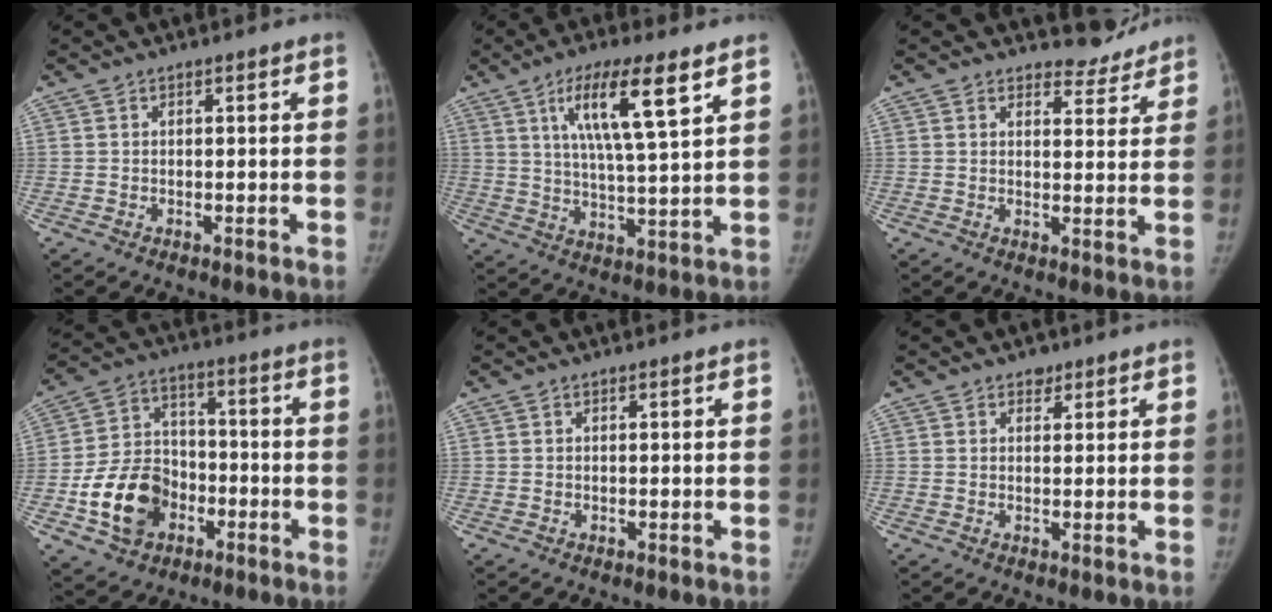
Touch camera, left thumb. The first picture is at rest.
{"total": 12.9, "force": [6.3, 2.2, 11.1], "torque": [-0.195, -0.026, 0.112]}
{"total": 5.3, "force": [4.9, 2.0, 0.0], "torque": [0.024, -0.043, 0.060]}
{"total": 14.3, "force": [-5.2, 10.9, 7.8], "torque": [-0.112, 0.030, -0.088]}
{"total": 0.0}
{"total": 2.0, "force": [1.3, 1.4, 0.5], "torque": [0.008, -0.007, 0.017]}